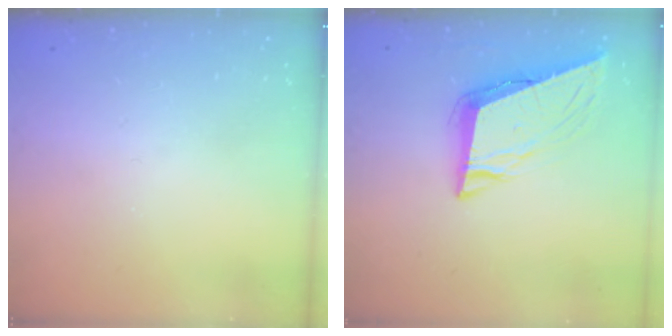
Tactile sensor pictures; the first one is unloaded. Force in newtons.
{"total": 9.8, "press": 9.3, "slide": 3.1}